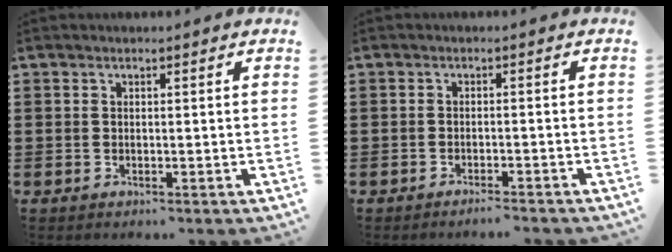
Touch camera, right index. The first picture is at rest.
{"total": 1.6, "force": [-1.5, -0.2, 0.5], "torque": [-0.011, 0.003, -0.030]}